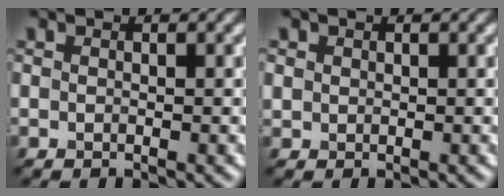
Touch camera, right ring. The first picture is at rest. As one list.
[{"total": 0.8, "force": [0.3, 0.7, 0.1], "torque": [0.002, -0.003, 0.008]}]